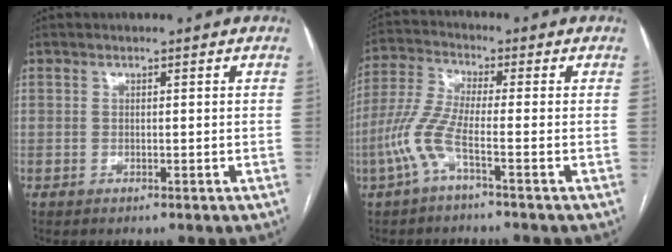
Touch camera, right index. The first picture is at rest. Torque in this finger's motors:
{"motor_torque": [0.91, -0.76, 0.64, 0.20]}